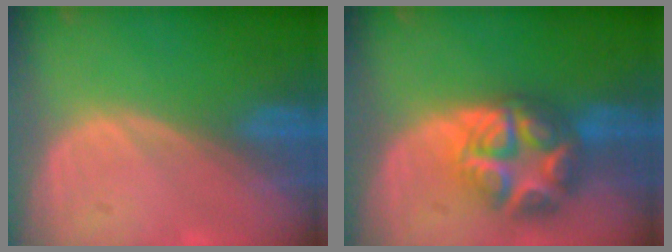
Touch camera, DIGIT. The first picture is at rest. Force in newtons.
{"total": 8.8, "press": 8.8, "slide": 0.6}